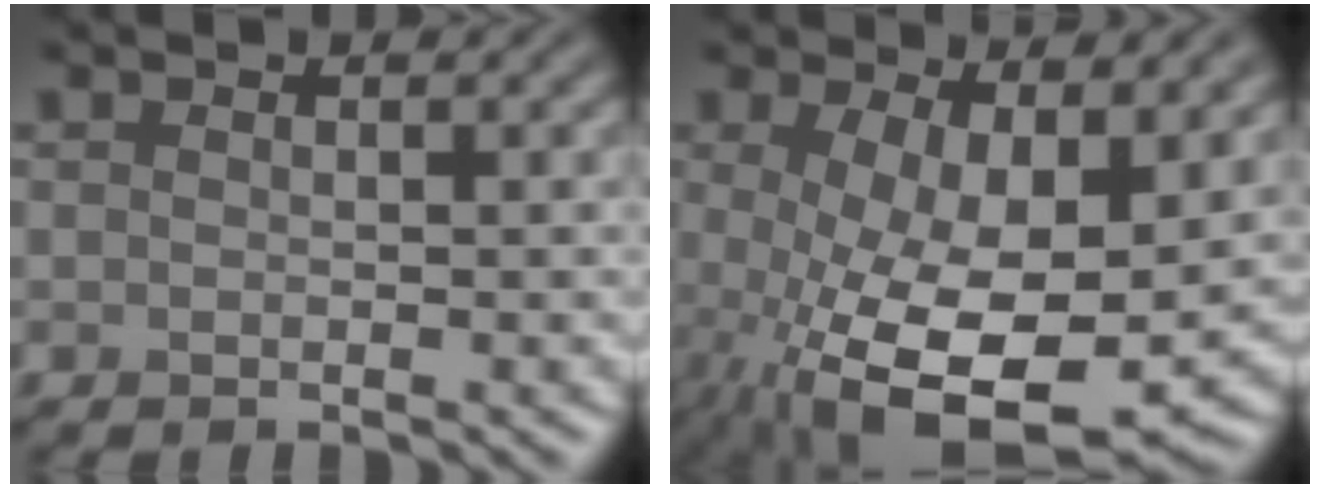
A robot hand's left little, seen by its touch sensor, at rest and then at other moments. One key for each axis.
{"total": 12.7, "fx": -2.7, "fy": 5.5, "fz": 11.1, "tx": -0.193, "ty": -0.039, "tz": -0.028}